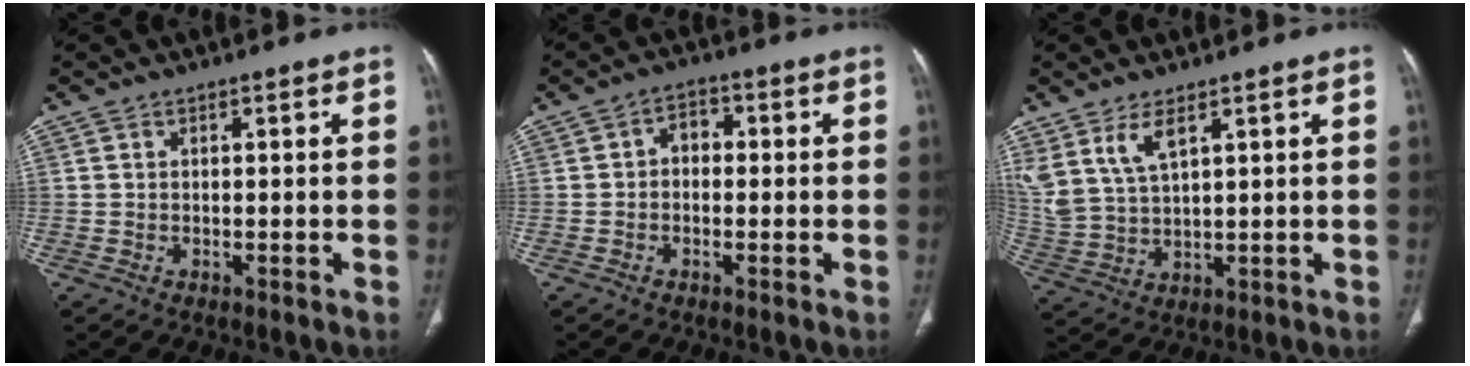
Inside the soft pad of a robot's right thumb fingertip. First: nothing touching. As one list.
[{"total": 3.9, "force": [0.0, 2.9, 2.6], "torque": [-0.024, 0.017, -0.011]}, {"total": 8.7, "force": [4.9, 3.8, 6.1], "torque": [-0.131, -0.017, 0.112]}]